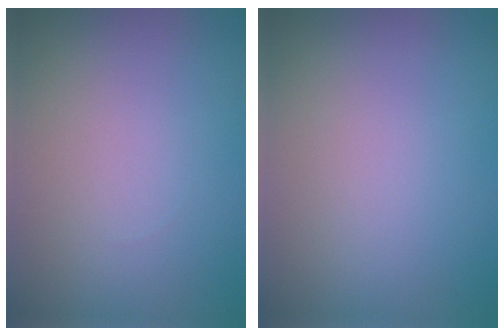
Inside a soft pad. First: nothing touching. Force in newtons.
{"total": 0.0}